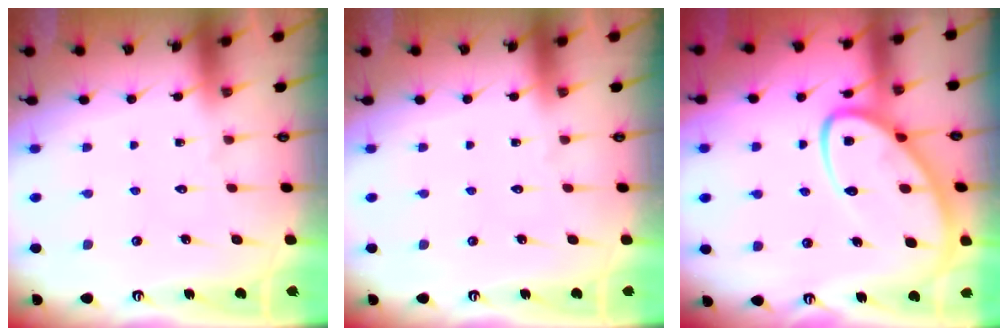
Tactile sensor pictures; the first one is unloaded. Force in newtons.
{"total": 0.0}
{"total": 12.2, "press": 12.2, "slide": 1.1}